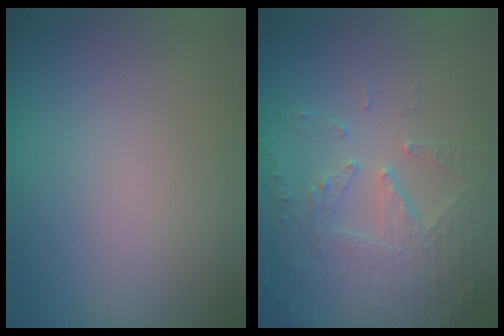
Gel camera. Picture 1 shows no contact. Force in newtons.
{"total": 5.5, "press": 3.7, "slide": 4.0}